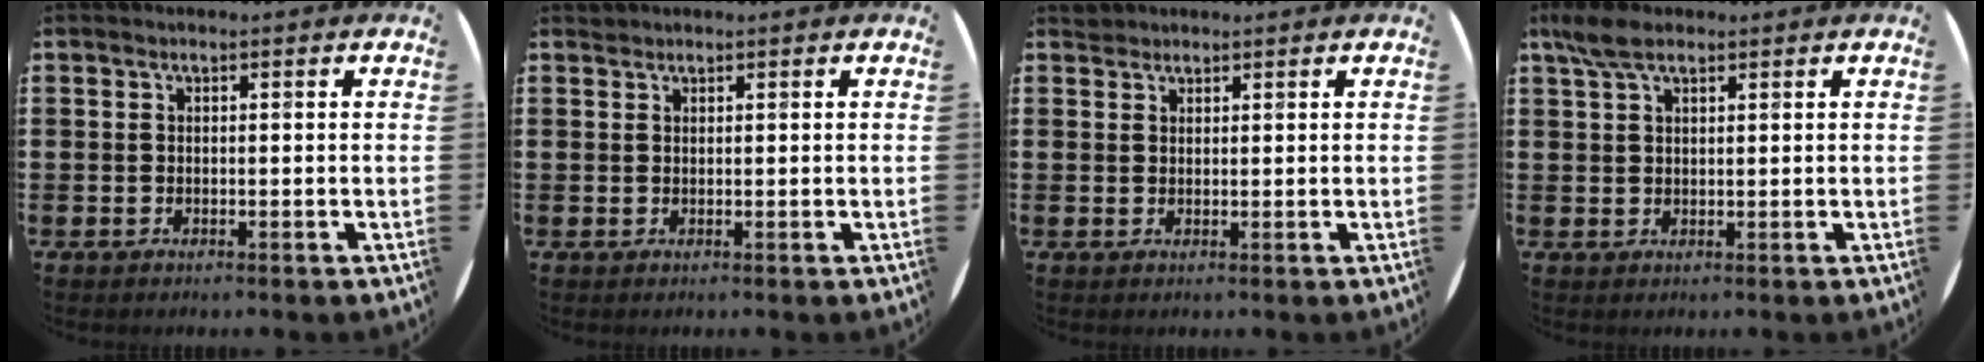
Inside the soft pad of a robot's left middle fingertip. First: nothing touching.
{"total": 0.5, "force": [0.5, 0.1, -0.1], "torque": [0.002, 0.003, 0.010]}
{"total": 1.2, "force": [1.2, 0.5, 0.0], "torque": [0.007, -0.001, 0.021]}
{"total": 3.7, "force": [2.5, 1.5, 2.3], "torque": [-0.049, 0.006, 0.046]}